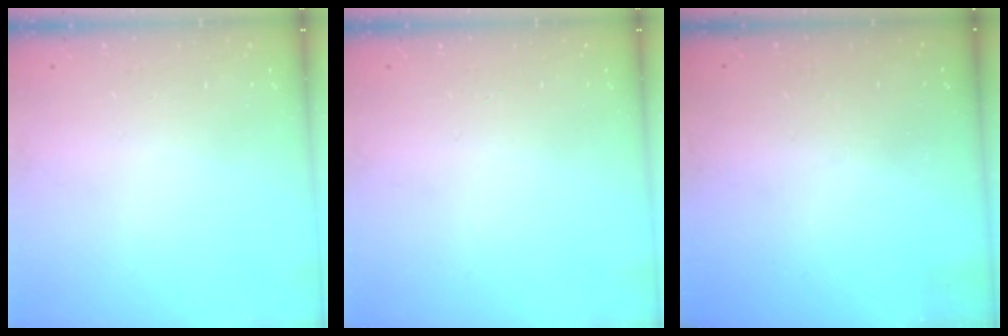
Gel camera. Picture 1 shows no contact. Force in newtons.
{"total": 0.0}
{"total": 3.2, "press": 3.2, "slide": 0.3}